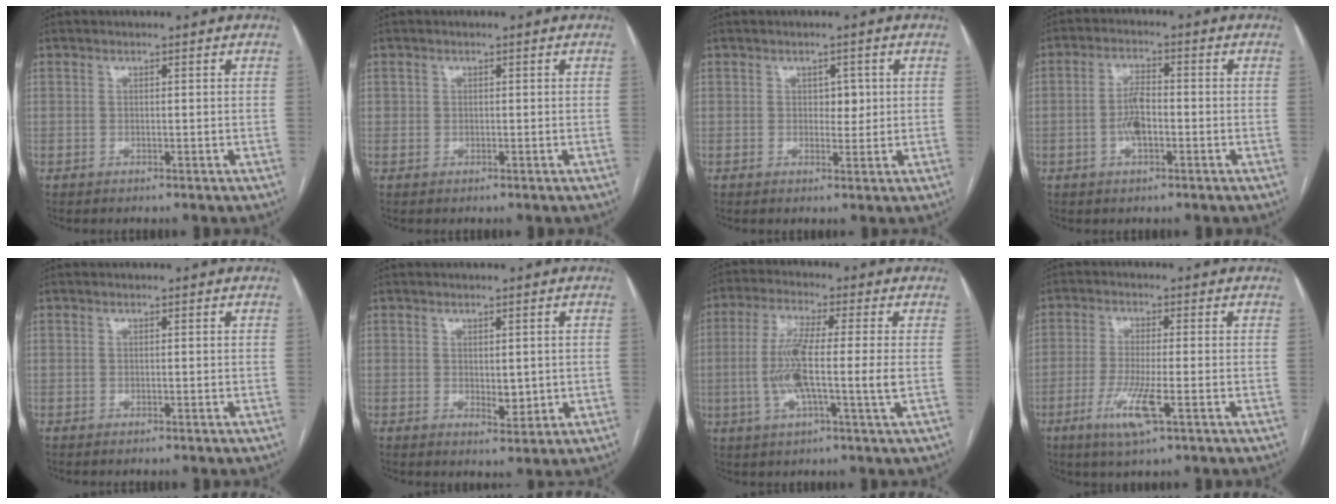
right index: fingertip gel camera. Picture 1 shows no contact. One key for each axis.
{"total": 0.7, "fx": 0.2, "fy": 0.7, "fz": 0.1, "tx": 0.006, "ty": 0.002, "tz": 0.001}
{"total": 2.1, "fx": 0.4, "fy": 1.3, "fz": 1.6, "tx": -0.016, "ty": 0.001, "tz": 0.006}
{"total": 4.7, "fx": -1.1, "fy": 1.8, "fz": 4.3, "tx": -0.089, "ty": 0.008, "tz": -0.022}
{"total": 0.0}
{"total": 3.2, "fx": 0.0, "fy": 1.6, "fz": 2.8, "tx": -0.038, "ty": -0.008, "tz": 0.008}
{"total": 10.1, "fx": -0.9, "fy": 0.1, "fz": 10.0, "tx": -0.201, "ty": -0.001, "tz": -0.026}
{"total": 6.8, "fx": -2.8, "fy": 0.4, "fz": 6.2, "tx": -0.125, "ty": -0.016, "tz": -0.051}